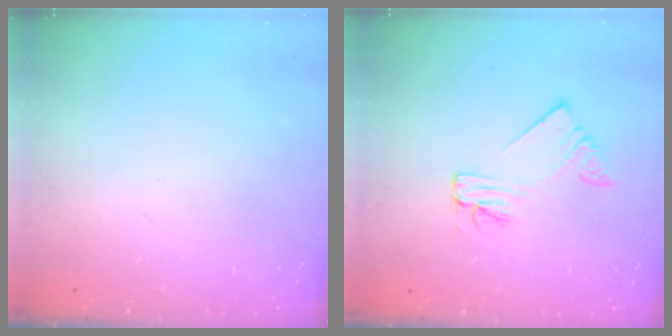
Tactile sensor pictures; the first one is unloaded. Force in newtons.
{"total": 2.2, "press": 2.2, "slide": 0.1}